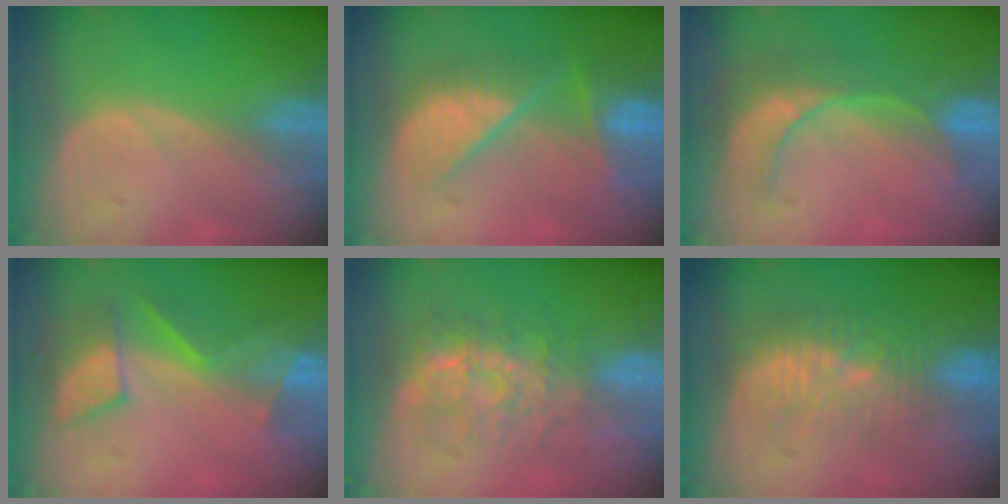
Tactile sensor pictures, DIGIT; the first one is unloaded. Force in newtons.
{"total": 9.8, "press": 8.3, "slide": 5.2}
{"total": 9.1, "press": 7.9, "slide": 4.5}
{"total": 8.1, "press": 7.2, "slide": 3.9}
{"total": 8.8, "press": 7.5, "slide": 4.7}
{"total": 9.6, "press": 9.0, "slide": 3.5}